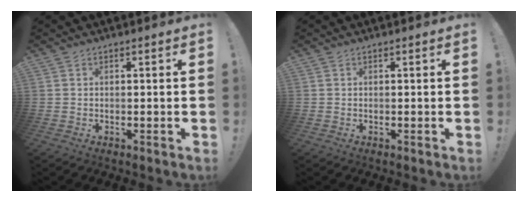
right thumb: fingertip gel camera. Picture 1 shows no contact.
{"total": 0.0}